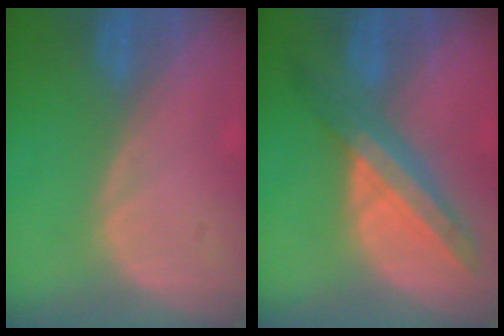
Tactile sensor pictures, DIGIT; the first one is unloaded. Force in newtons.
{"total": 7.8, "press": 7.2, "slide": 3.0}